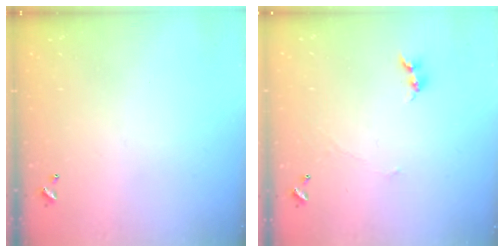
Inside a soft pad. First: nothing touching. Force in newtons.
{"total": 1.2, "press": 1.1, "slide": 0.5}